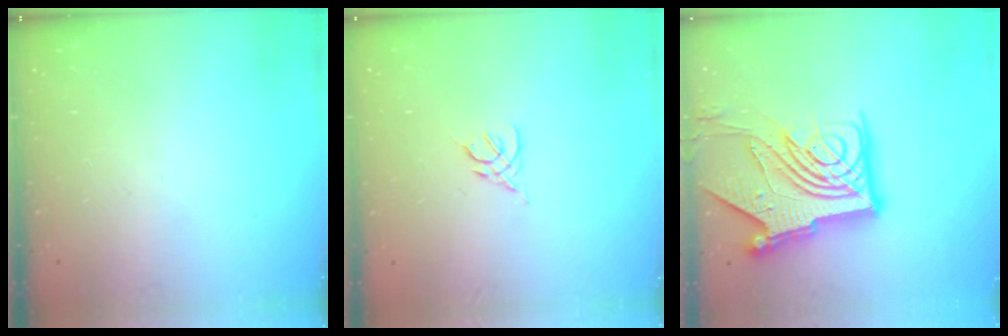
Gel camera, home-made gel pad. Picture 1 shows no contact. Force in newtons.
{"total": 2.4, "press": 2.3, "slide": 0.6}
{"total": 20.6, "press": 20.4, "slide": 2.3}